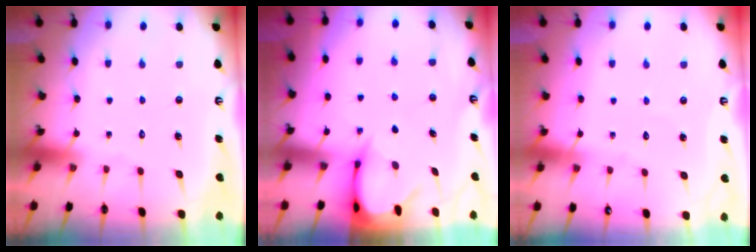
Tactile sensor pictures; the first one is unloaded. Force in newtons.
{"total": 3.5, "press": 3.4, "slide": 0.3}
{"total": 3.0, "press": 3.0, "slide": 0.1}